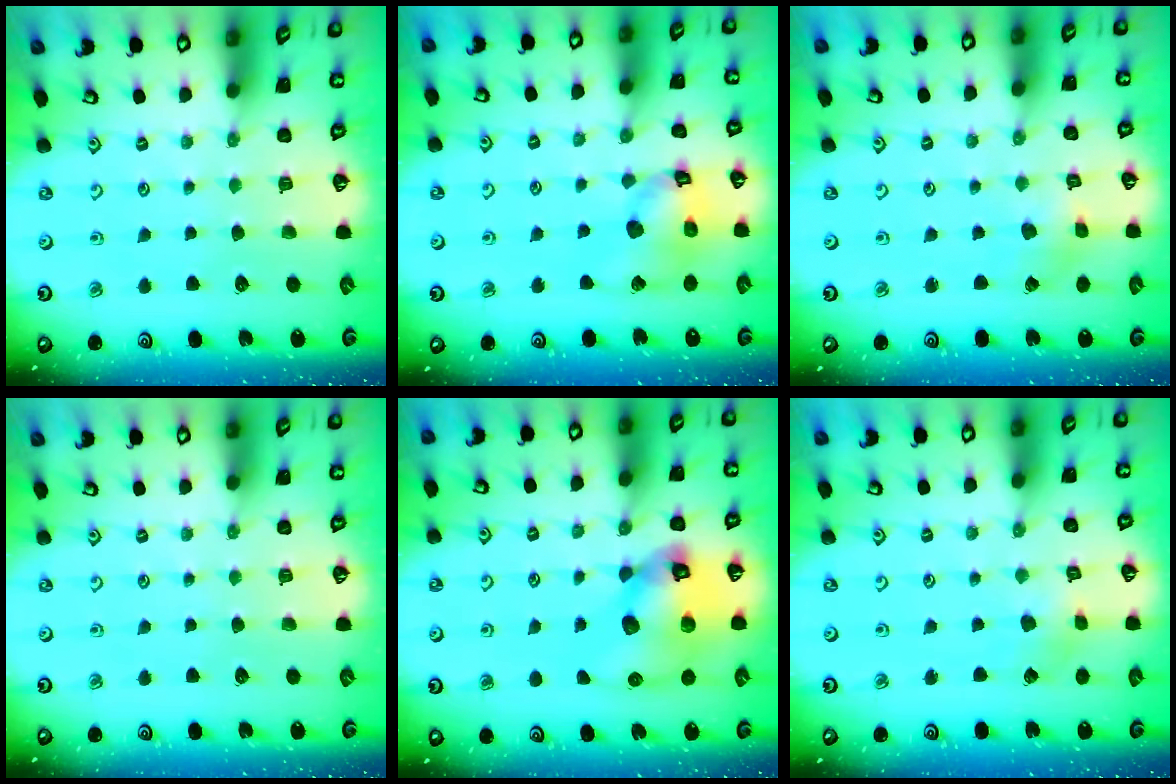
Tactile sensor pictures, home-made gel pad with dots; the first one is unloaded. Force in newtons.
{"total": 14.4, "press": 14.3, "slide": 2.2}
{"total": 1.5, "press": 1.4, "slide": 0.2}
{"total": 0.0}
{"total": 14.5, "press": 14.3, "slide": 2.3}
{"total": 4.0, "press": 4.0, "slide": 0.3}